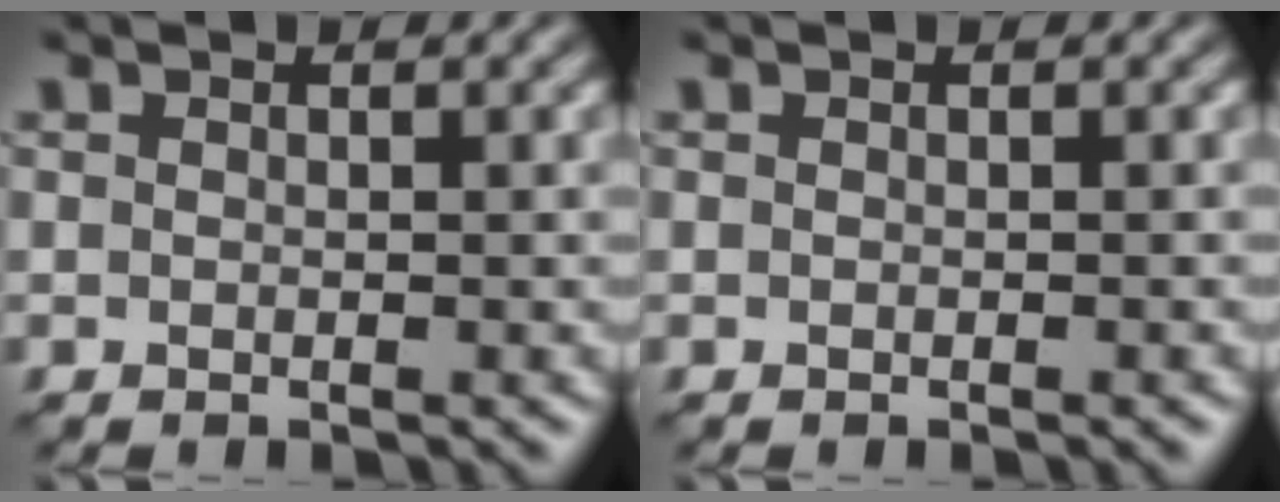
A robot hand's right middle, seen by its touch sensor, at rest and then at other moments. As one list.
[{"total": 0.0}]